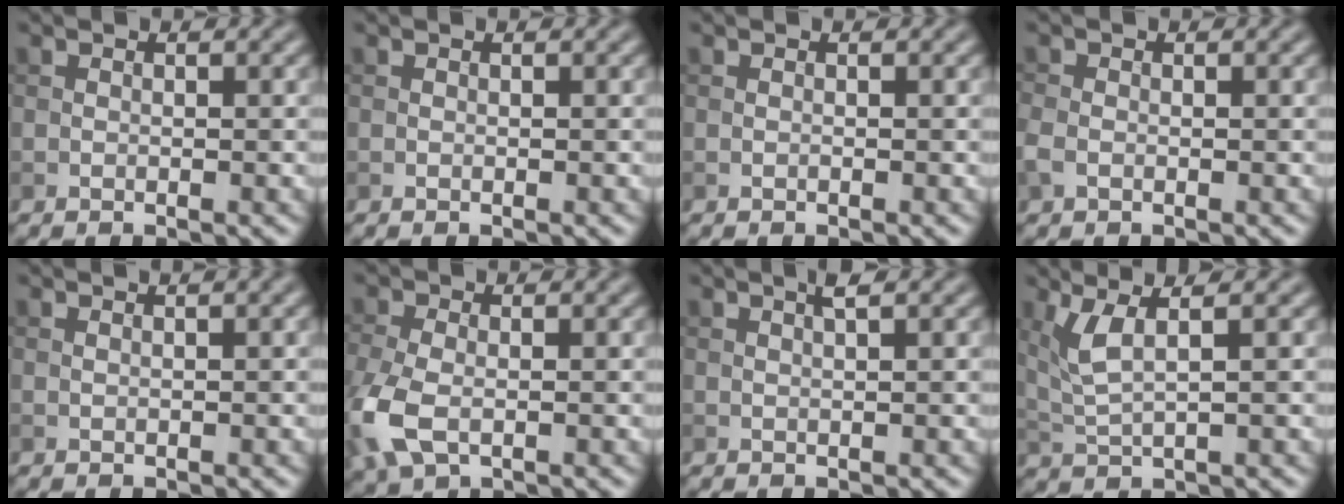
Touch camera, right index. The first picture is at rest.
{"total": 0.0}
{"total": 0.0}
{"total": 1.5, "force": [-0.6, 1.0, 0.9], "torque": [-0.023, -0.001, -0.016]}
{"total": 0.9, "force": [0.5, 0.2, 0.7], "torque": [-0.013, 0.003, 0.002]}
{"total": 6.1, "force": [-1.9, 3.7, 4.5], "torque": [-0.125, -0.014, -0.043]}
{"total": 1.0, "force": [0.6, 0.0, 0.9], "torque": [-0.017, 0.003, 0.009]}
{"total": 3.5, "force": [1.4, 0.9, 3.2], "torque": [-0.071, -0.002, 0.034]}